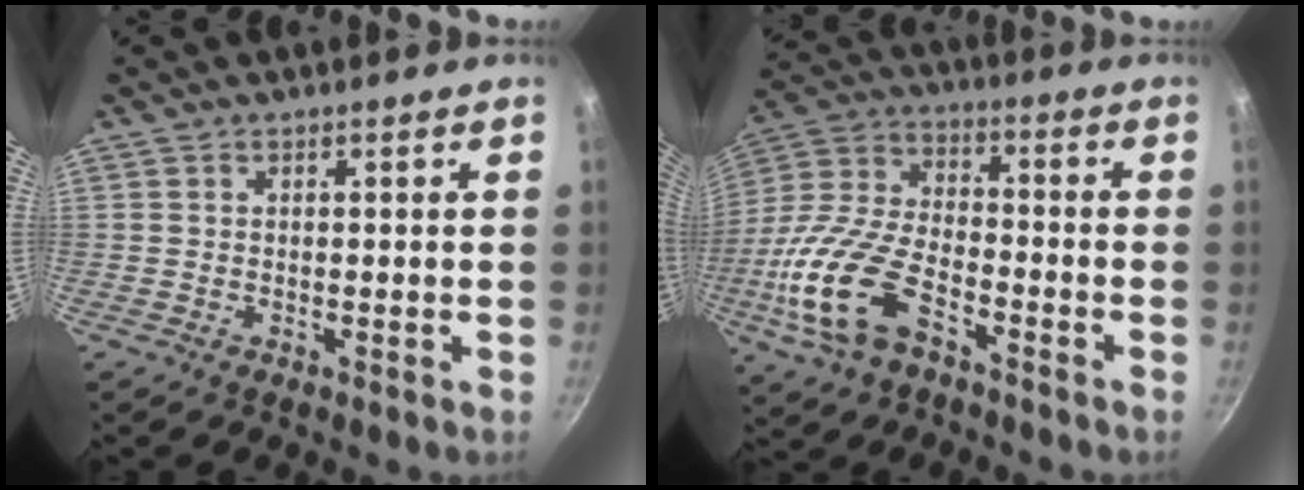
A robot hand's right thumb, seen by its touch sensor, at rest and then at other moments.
{"total": 17.3, "force": [-7.7, 8.6, 12.9], "torque": [-0.262, 0.035, -0.163]}